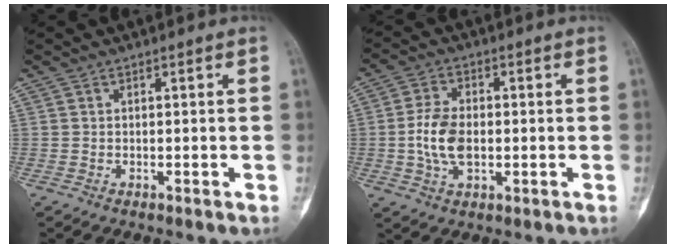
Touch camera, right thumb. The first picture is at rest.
{"total": 8.1, "force": [-0.8, 4.8, 6.4], "torque": [-0.128, 0.006, -0.016]}